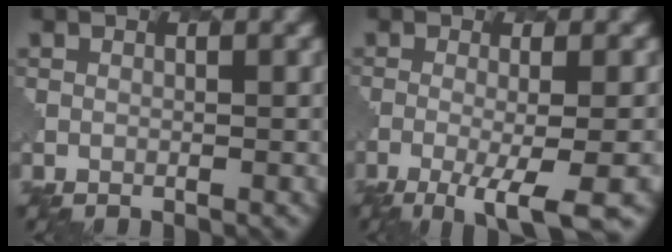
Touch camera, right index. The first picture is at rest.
{"total": 7.2, "force": [-3.5, 1.7, 6.0], "torque": [-0.077, -0.006, -0.053]}